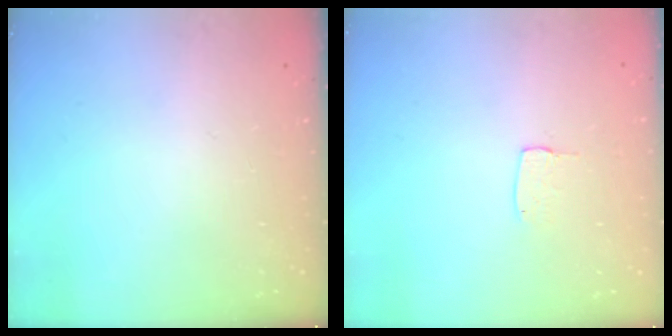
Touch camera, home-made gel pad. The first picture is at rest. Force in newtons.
{"total": 3.3, "press": 3.3, "slide": 0.1}